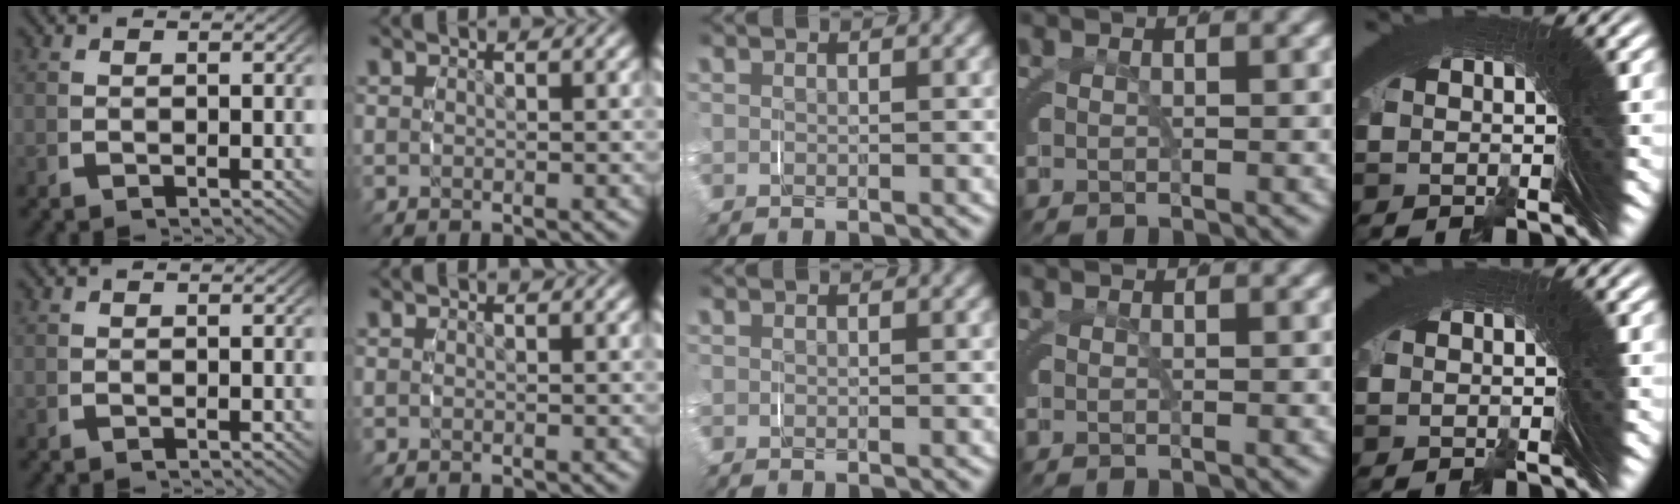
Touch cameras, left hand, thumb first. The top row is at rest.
{}